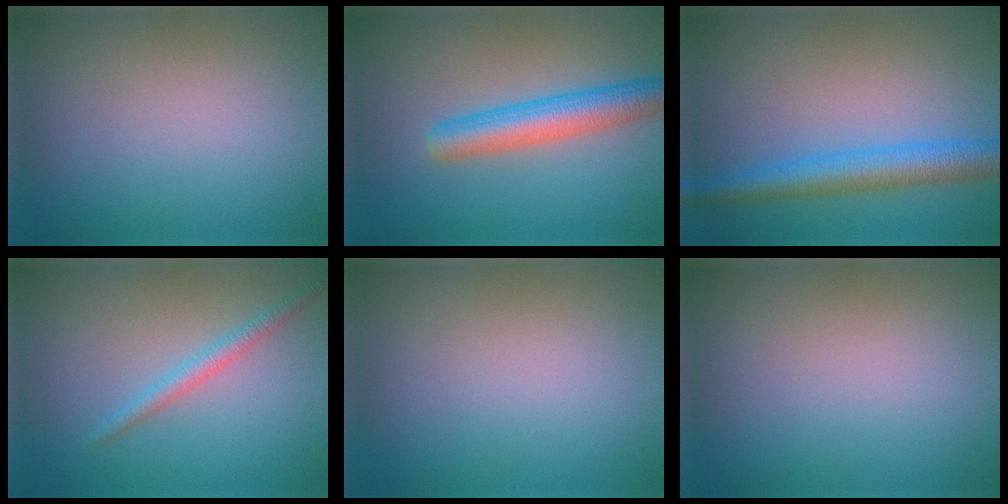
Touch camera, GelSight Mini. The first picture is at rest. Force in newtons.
{"total": 4.9, "press": 4.9, "slide": 0.3}
{"total": 4.9, "press": 4.9, "slide": 0.3}
{"total": 1.8, "press": 1.8, "slide": 0.1}
{"total": 0.0}
{"total": 0.0}